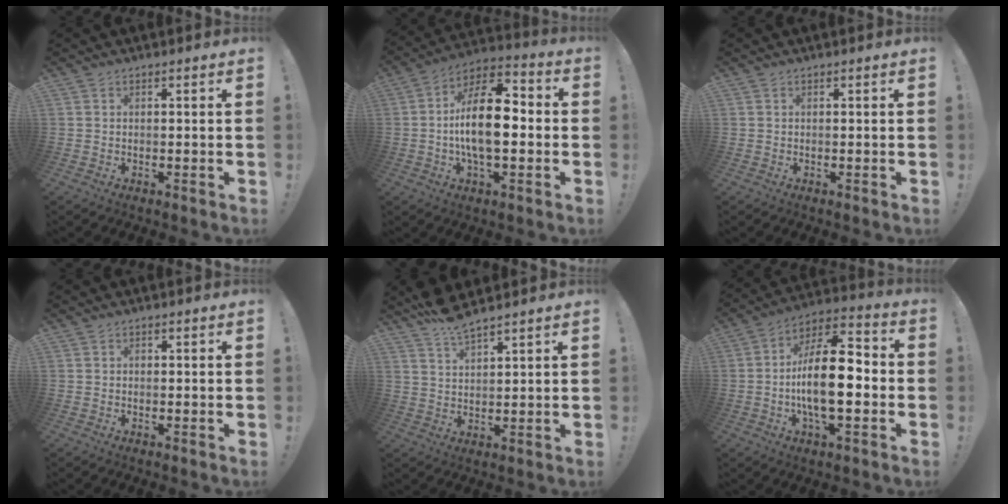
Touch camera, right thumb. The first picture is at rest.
{"total": 16.8, "force": [-1.9, 8.1, 14.6], "torque": [-0.259, 0.010, -0.039]}
{"total": 0.0}
{"total": 0.5, "force": [-0.3, 0.4, 0.2], "torque": [-0.009, 0.004, -0.005]}
{"total": 5.9, "force": [5.1, 1.0, 2.8], "torque": [-0.058, -0.027, 0.093]}
{"total": 18.1, "force": [-3.0, 7.5, 16.2], "torque": [-0.280, 0.011, -0.054]}